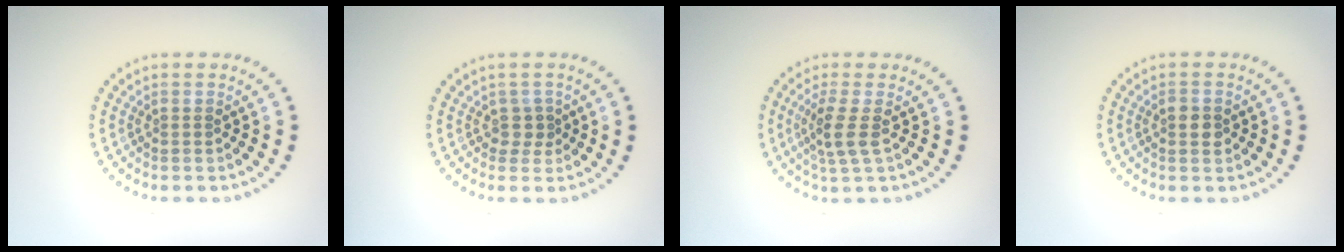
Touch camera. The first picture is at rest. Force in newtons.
{"total": 1.1, "press": 0.8, "slide": 0.8}
{"total": 2.7, "press": 2.1, "slide": 1.7}
{"total": 2.1, "press": 2.1, "slide": 0.1}